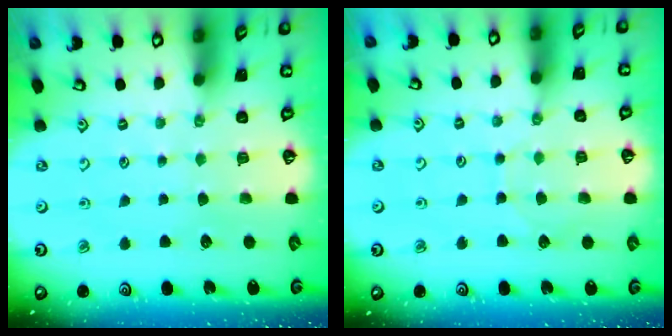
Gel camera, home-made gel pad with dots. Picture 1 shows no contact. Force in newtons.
{"total": 5.8, "press": 5.8, "slide": 0.5}